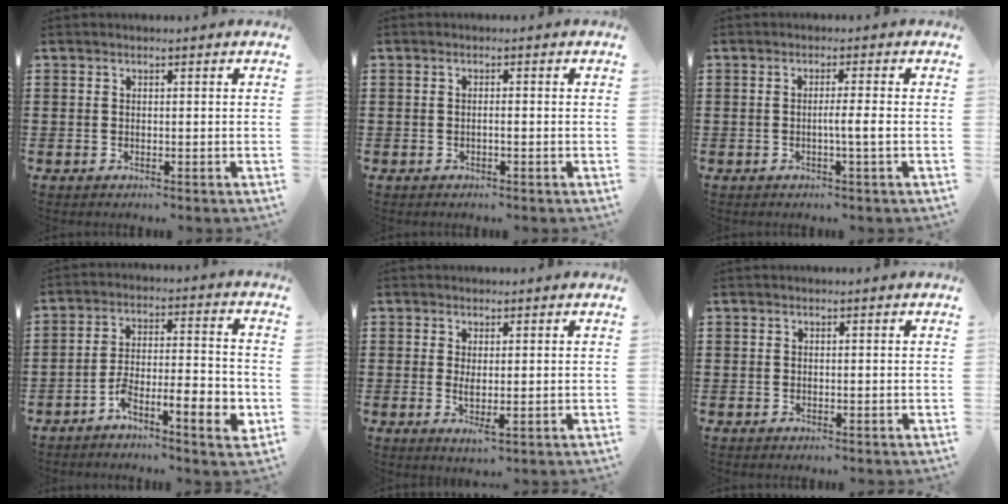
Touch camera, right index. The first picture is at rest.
{"total": 0.8, "force": [-0.4, 0.0, 0.7], "torque": [-0.014, -0.003, -0.006]}
{"total": 2.8, "force": [-0.5, -0.3, 2.7], "torque": [-0.049, -0.007, -0.012]}
{"total": 8.0, "force": [-4.5, 2.2, 6.2], "torque": [-0.115, 0.005, -0.084]}
{"total": 2.5, "force": [0.4, 0.4, 2.5], "torque": [-0.047, -0.005, 0.007]}
{"total": 0.0}